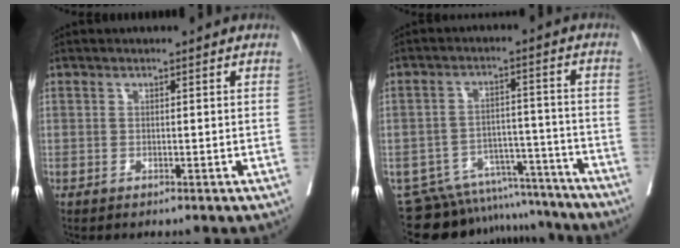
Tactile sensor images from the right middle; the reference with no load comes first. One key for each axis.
{"total": 15.6, "fx": -14.7, "fy": 4.5, "fz": 2.4, "tx": -0.040, "ty": 0.031, "tz": -0.198}